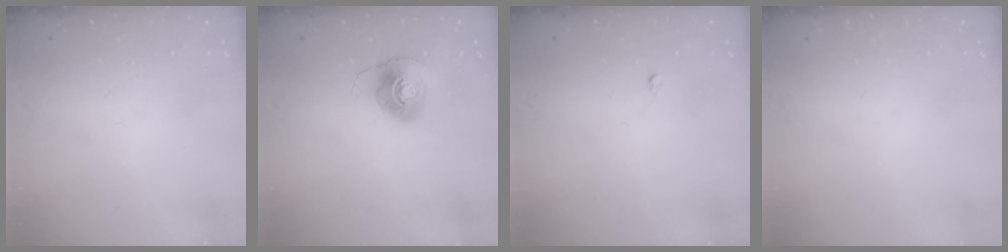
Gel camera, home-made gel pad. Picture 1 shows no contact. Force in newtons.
{"total": 7.7, "press": 7.7, "slide": 0.2}
{"total": 2.5, "press": 2.5, "slide": 0.2}
{"total": 0.0}